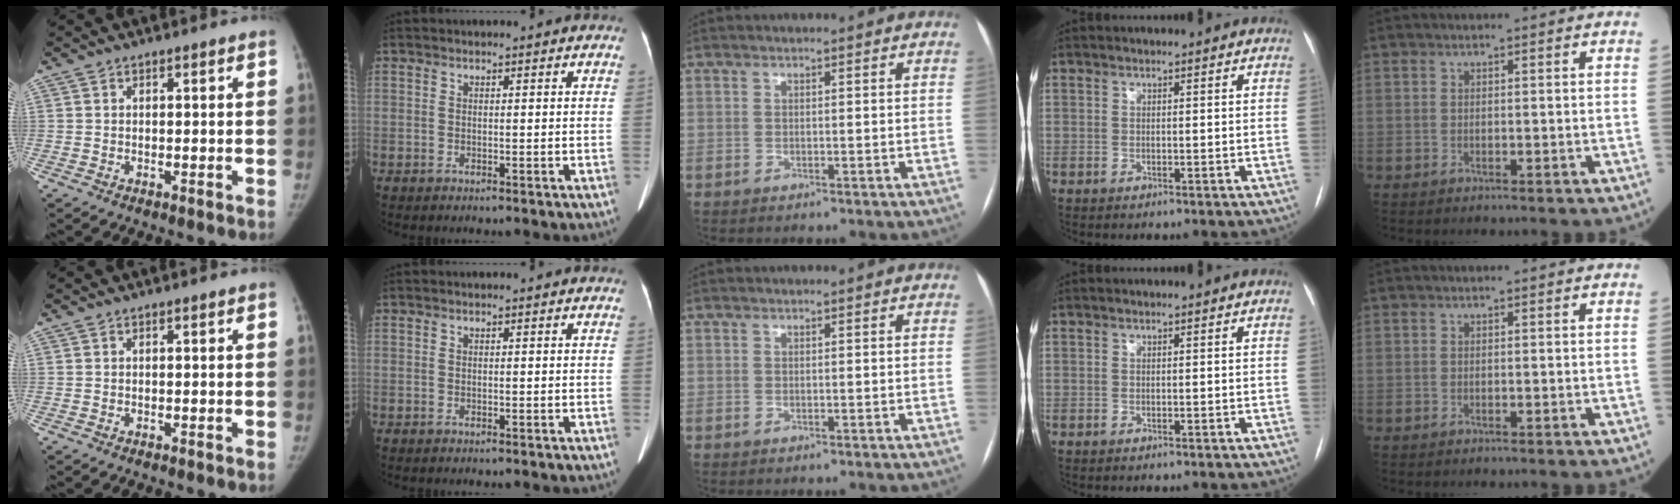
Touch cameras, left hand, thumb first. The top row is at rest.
{}